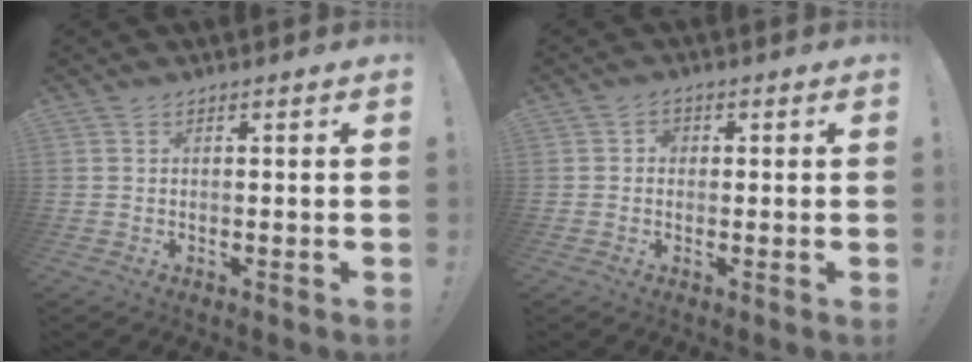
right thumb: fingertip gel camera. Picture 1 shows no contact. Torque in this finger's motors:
{"motor_torque": [0.24, -0.08, 0.19, -0.08, 0.00]}